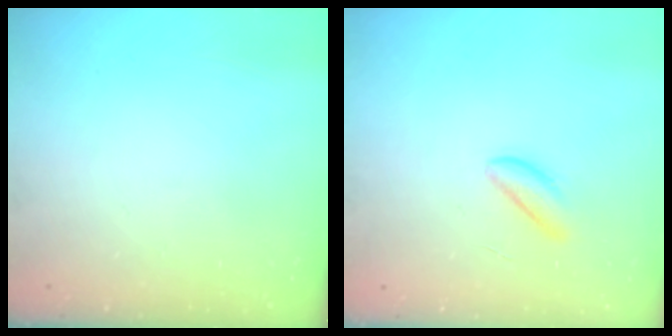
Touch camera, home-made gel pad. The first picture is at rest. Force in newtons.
{"total": 2.8, "press": 2.7, "slide": 0.3}